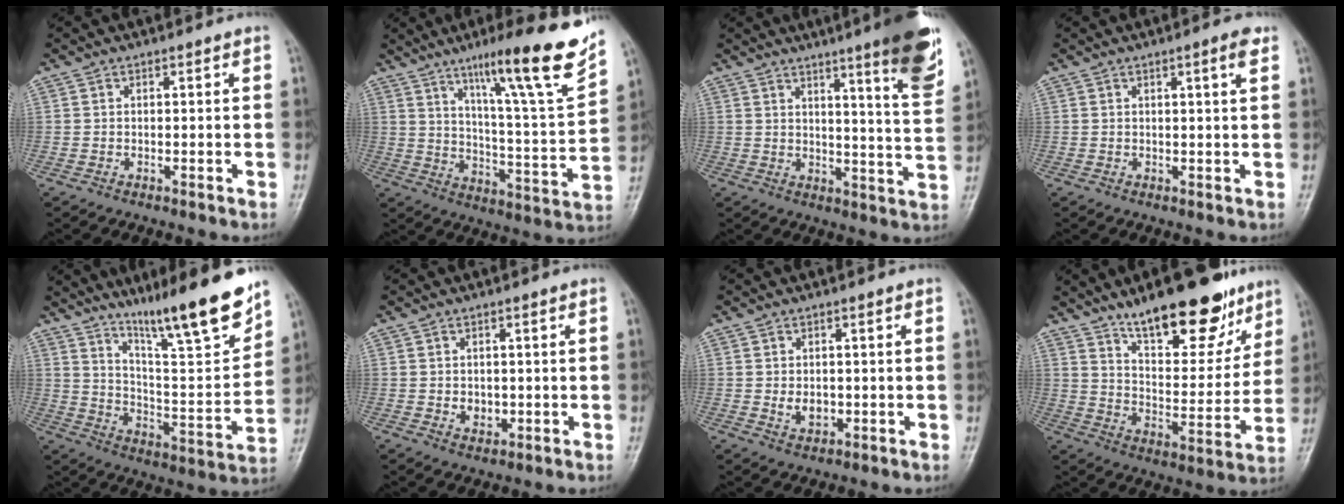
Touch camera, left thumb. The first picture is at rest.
{"total": 20.6, "force": [13.2, 1.7, 15.6], "torque": [-0.208, -0.065, 0.206]}
{"total": 14.0, "force": [8.3, 1.2, 11.2], "torque": [-0.139, -0.050, 0.109]}
{"total": 2.6, "force": [1.4, 0.1, 2.2], "torque": [-0.033, -0.005, 0.019]}
{"total": 19.0, "force": [13.9, 2.1, 12.7], "torque": [-0.167, -0.087, 0.233]}
{"total": 2.7, "force": [-0.1, 2.1, 1.6], "torque": [-0.016, -0.002, 0.006]}
{"total": 3.1, "force": [-0.1, 2.3, 2.1], "torque": [-0.027, -0.004, 0.005]}
{"total": 20.6, "force": [14.1, 7.4, 13.0], "torque": [-0.144, -0.072, 0.224]}